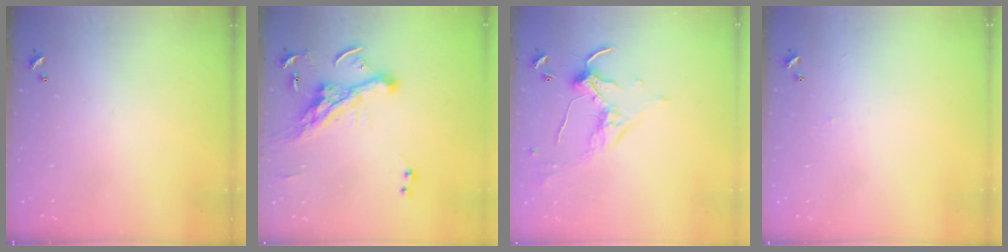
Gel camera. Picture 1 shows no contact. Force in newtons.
{"total": 8.5, "press": 8.4, "slide": 1.3}
{"total": 1.2, "press": 0.8, "slide": 0.8}
{"total": 0.5, "press": 0.3, "slide": 0.4}